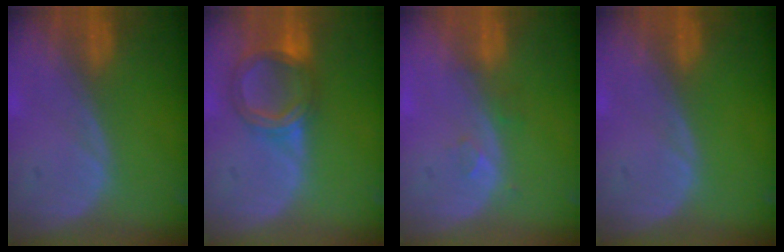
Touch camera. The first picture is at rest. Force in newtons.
{"total": 6.1, "press": 5.9, "slide": 1.4}
{"total": 1.9, "press": 1.6, "slide": 1.0}
{"total": 0.0}